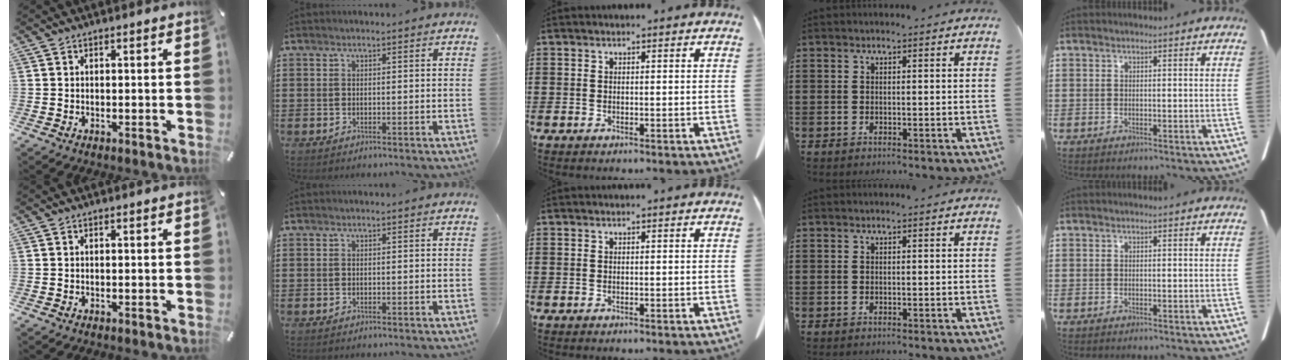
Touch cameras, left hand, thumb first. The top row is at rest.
{}